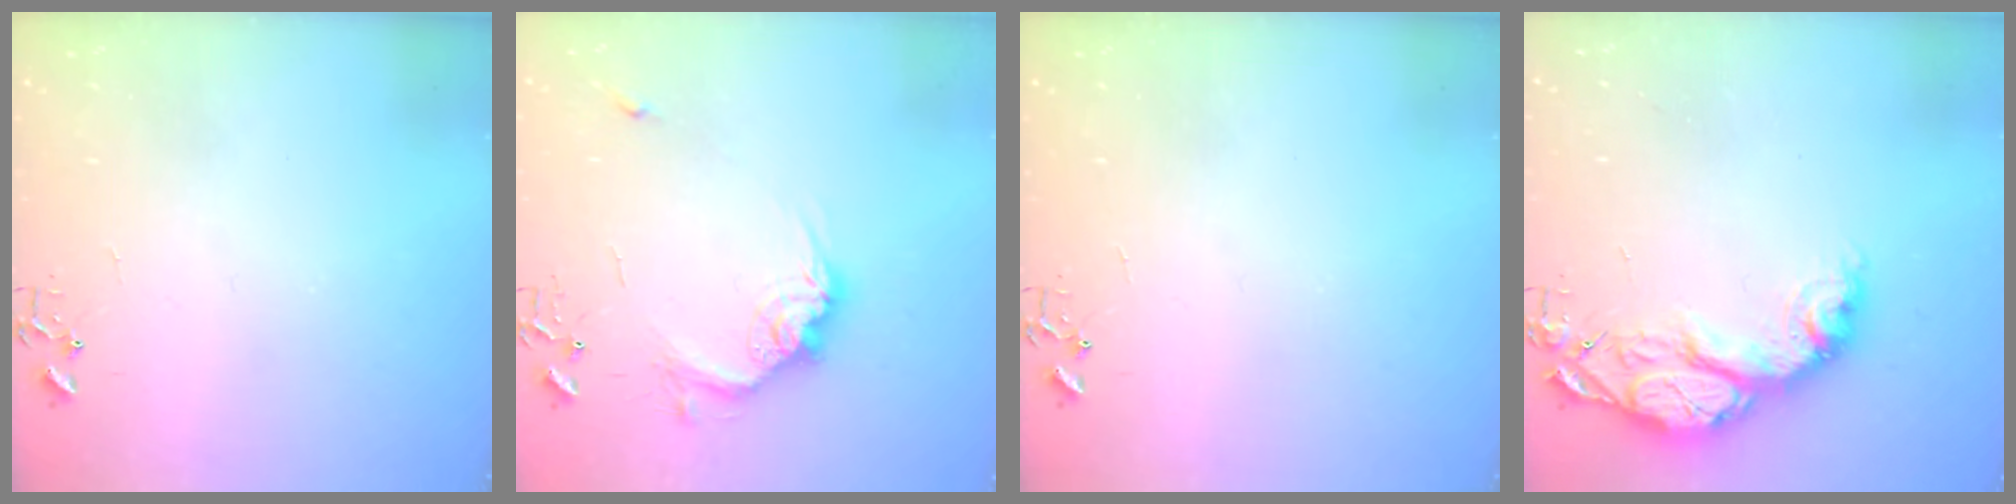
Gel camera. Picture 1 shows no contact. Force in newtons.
{"total": 14.6, "press": 14.6, "slide": 0.9}
{"total": 0.0}
{"total": 16.4, "press": 16.4, "slide": 1.4}